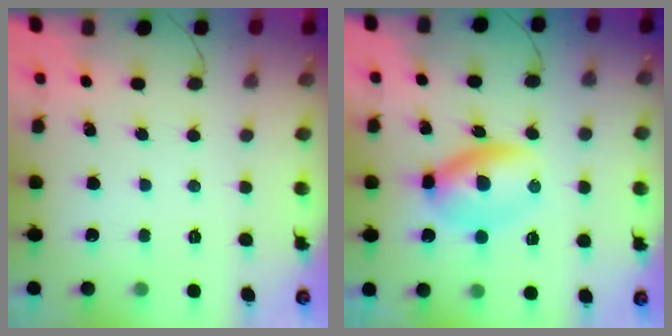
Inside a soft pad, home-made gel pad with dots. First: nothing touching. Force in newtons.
{"total": 5.7, "press": 5.6, "slide": 1.1}